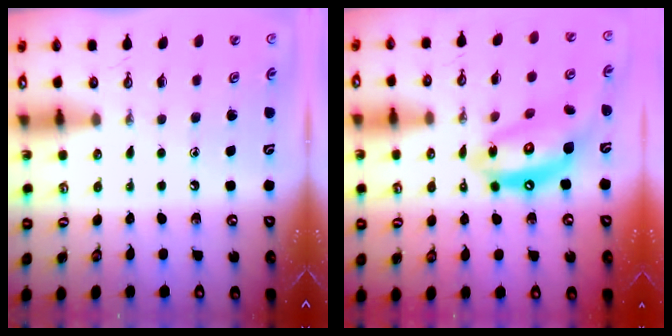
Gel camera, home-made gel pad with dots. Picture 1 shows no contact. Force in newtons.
{"total": 14.1, "press": 14.0, "slide": 1.6}